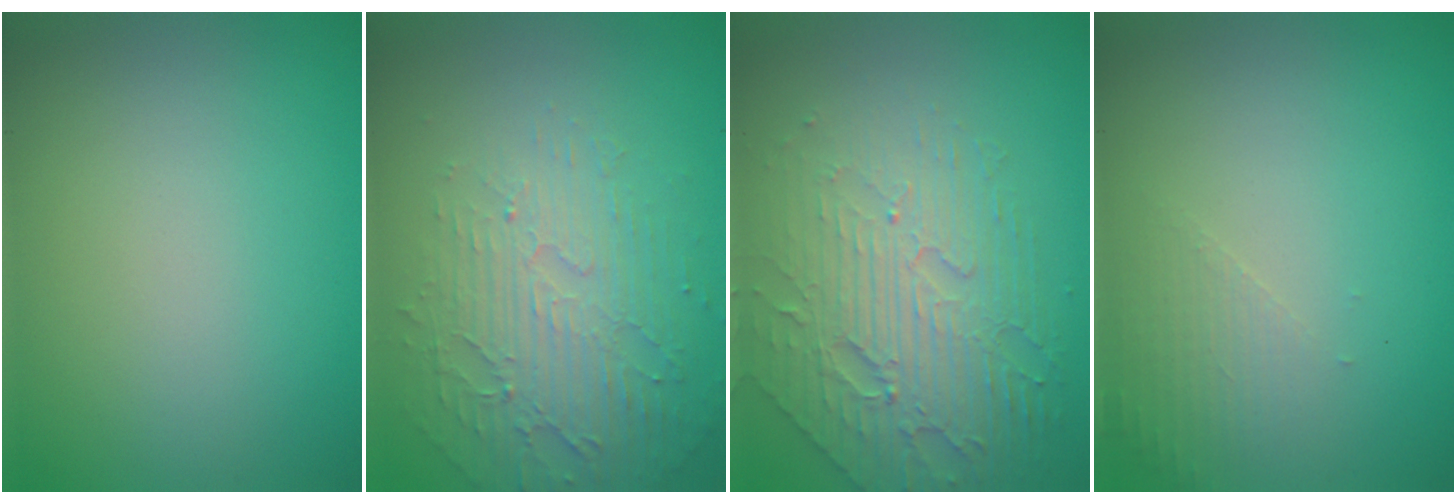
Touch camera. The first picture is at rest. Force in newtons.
{"total": 5.3, "press": 3.4, "slide": 4.0}
{"total": 6.2, "press": 4.6, "slide": 4.1}
{"total": 1.6, "press": 1.6, "slide": 0.4}